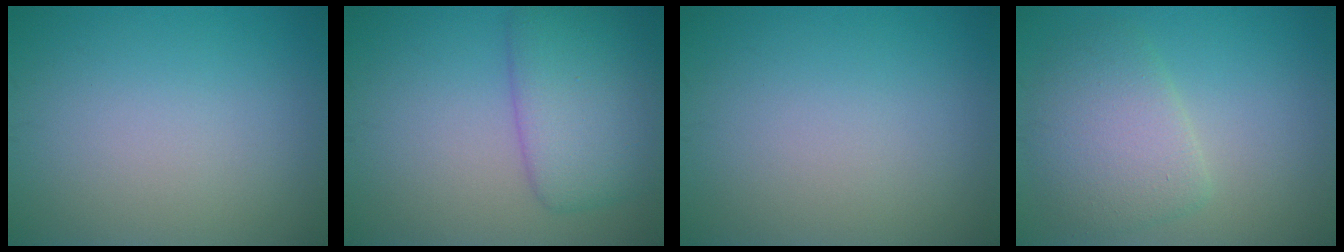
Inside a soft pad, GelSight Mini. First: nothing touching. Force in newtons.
{"total": 5.7, "press": 5.7, "slide": 0.2}
{"total": 0.0}
{"total": 4.4, "press": 4.4, "slide": 0.4}